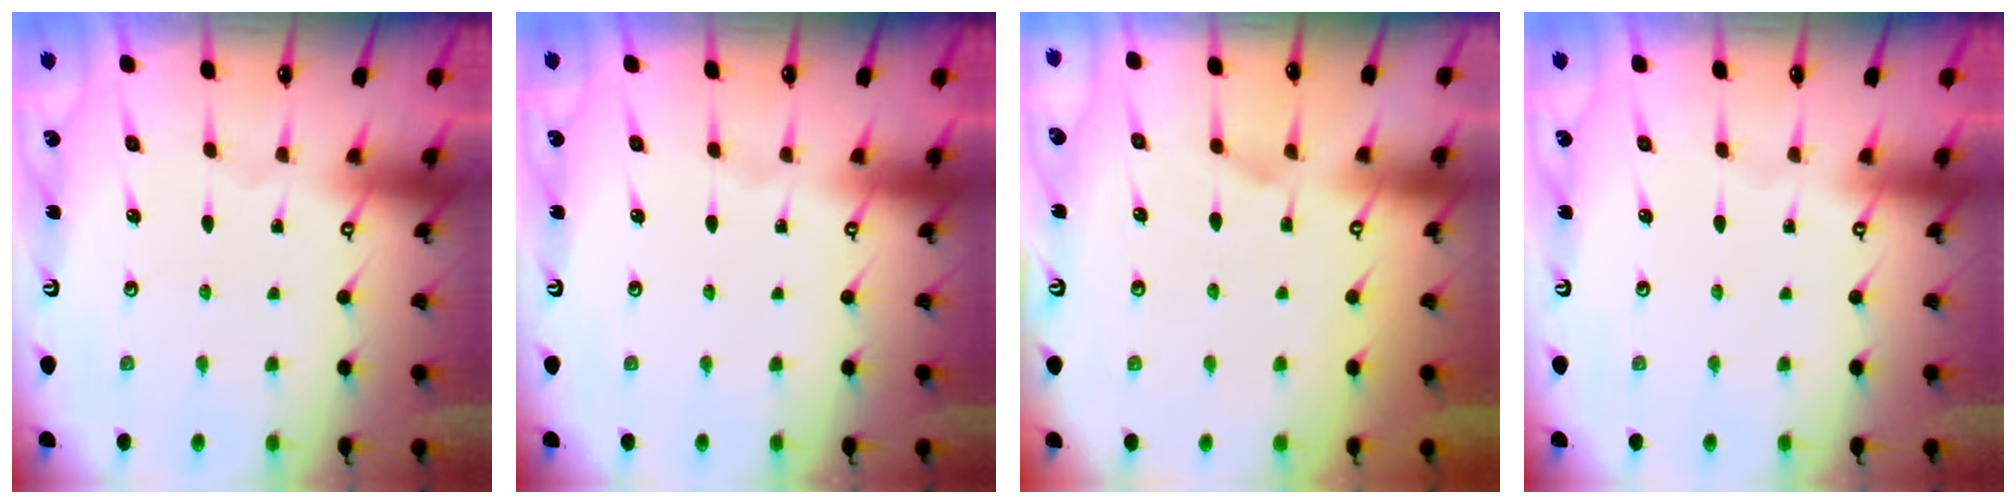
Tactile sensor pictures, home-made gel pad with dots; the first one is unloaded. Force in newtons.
{"total": 0.0}
{"total": 2.2, "press": 1.9, "slide": 1.1}
{"total": 0.0}